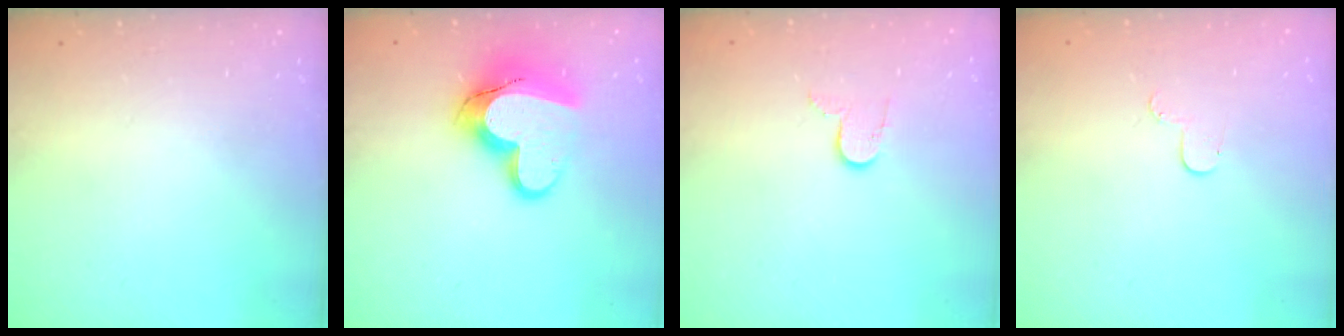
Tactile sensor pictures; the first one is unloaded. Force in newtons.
{"total": 16.2, "press": 16.2, "slide": 1.3}
{"total": 6.3, "press": 6.3, "slide": 0.5}
{"total": 4.0, "press": 4.0, "slide": 0.4}